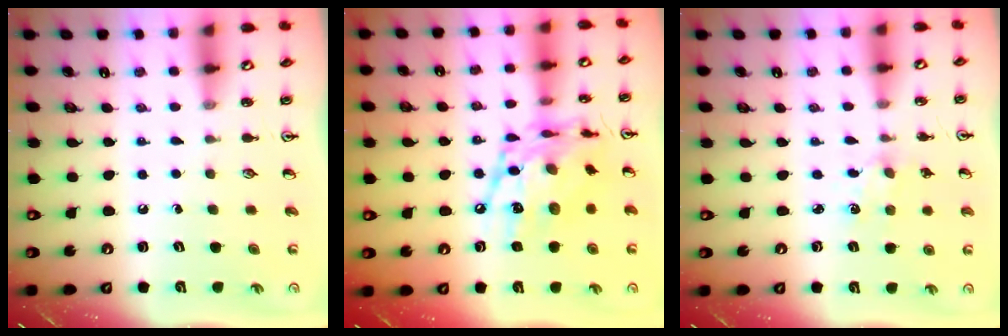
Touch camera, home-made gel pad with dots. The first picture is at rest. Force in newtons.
{"total": 17.1, "press": 17.1, "slide": 1.4}
{"total": 2.9, "press": 2.9, "slide": 0.4}